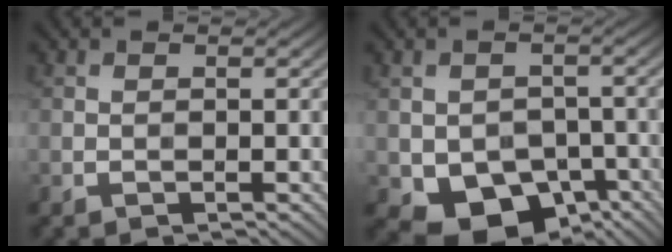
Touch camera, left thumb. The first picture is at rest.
{"total": 9.7, "force": [-4.1, 6.9, 5.5], "torque": [-0.089, -0.032, -0.050]}